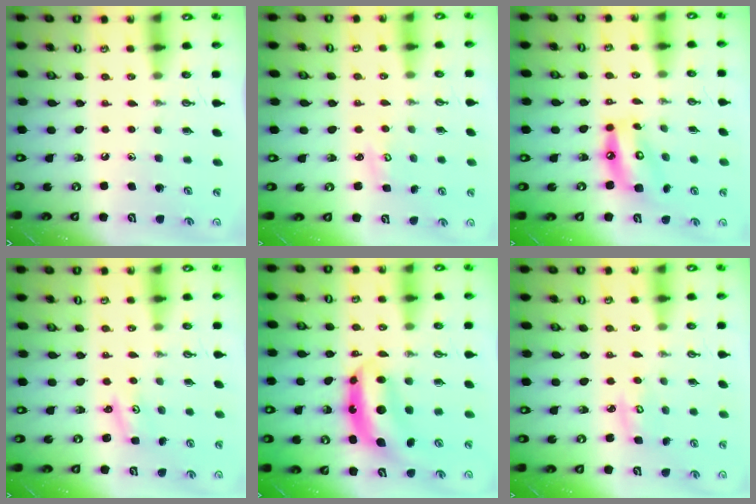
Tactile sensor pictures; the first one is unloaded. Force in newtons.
{"total": 2.6, "press": 2.6, "slide": 0.3}
{"total": 11.3, "press": 11.3, "slide": 1.0}
{"total": 1.5, "press": 1.5, "slide": 0.2}
{"total": 7.0, "press": 7.0, "slide": 0.8}
{"total": 2.9, "press": 2.9, "slide": 0.1}